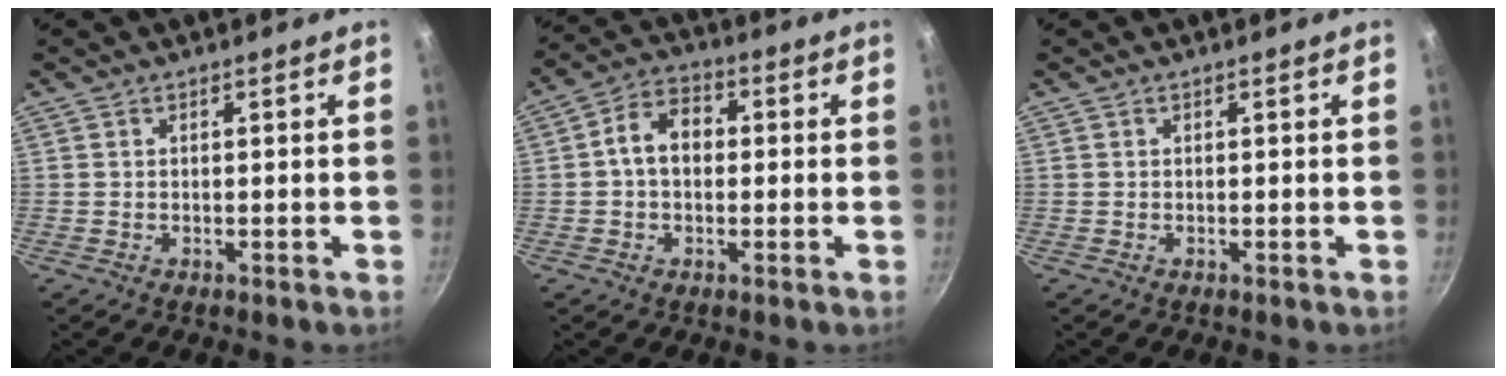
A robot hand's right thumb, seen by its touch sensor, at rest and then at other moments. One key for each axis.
{"total": 7.7, "fx": 0.3, "fy": 5.6, "fz": 5.2, "tx": -0.060, "ty": 0.023, "tz": -0.009}
{"total": 0.0}